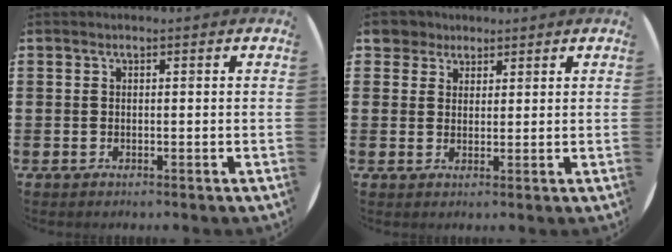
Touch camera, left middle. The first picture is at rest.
{"total": 3.7, "force": [3.0, 2.2, 0.4], "torque": [-0.013, 0.005, 0.055]}